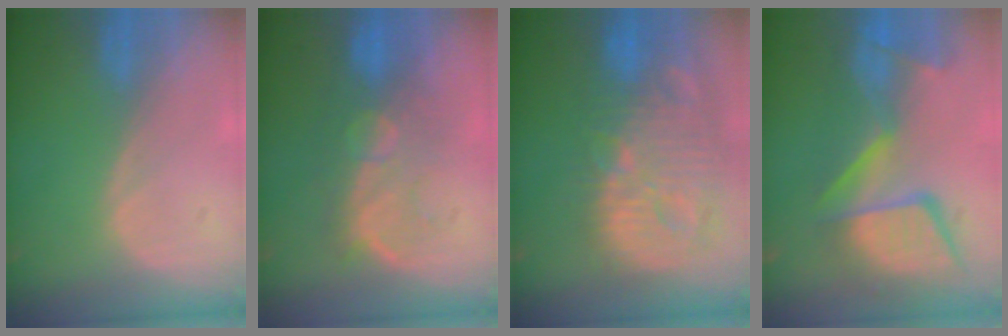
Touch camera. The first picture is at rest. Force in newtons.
{"total": 9.3, "press": 8.5, "slide": 3.7}
{"total": 14.5, "press": 12.7, "slide": 7.1}
{"total": 13.4, "press": 11.3, "slide": 7.3}